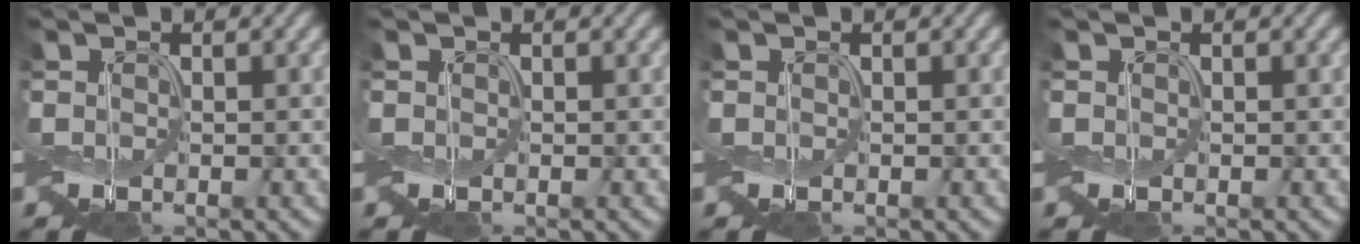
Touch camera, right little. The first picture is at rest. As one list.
[{"total": 0.0}, {"total": 0.0}, {"total": 0.0}]